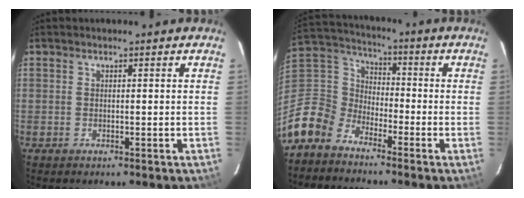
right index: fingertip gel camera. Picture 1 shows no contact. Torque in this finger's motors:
{"motor_torque": [0.05, -0.51, -0.14, -0.21]}